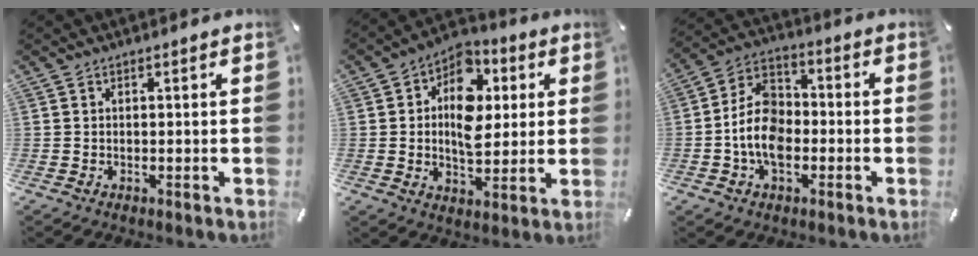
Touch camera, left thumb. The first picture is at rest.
{"total": 13.1, "force": [2.5, 9.4, 8.7], "torque": [-0.127, -0.004, 0.042]}
{"total": 11.0, "force": [-3.0, 7.8, 7.2], "torque": [-0.155, 0.024, -0.055]}